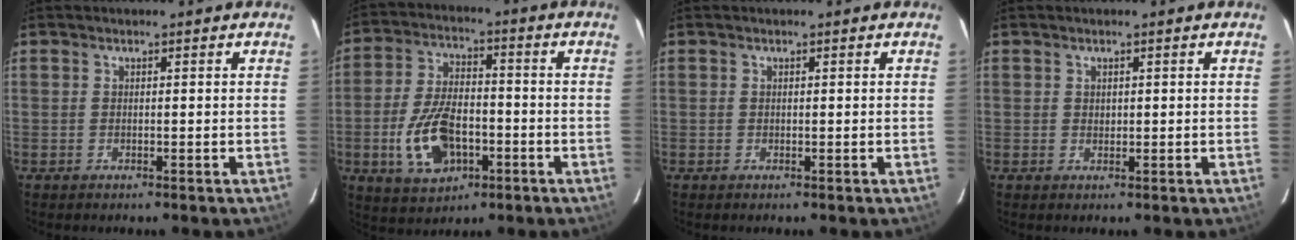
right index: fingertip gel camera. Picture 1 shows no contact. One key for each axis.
{"total": 13.1, "fx": -4.3, "fy": 7.4, "fz": 9.9, "tx": -0.205, "ty": 0.003, "tz": -0.065}
{"total": 0.0}
{"total": 0.7, "fx": 0.3, "fy": 0.6, "fz": 0.2, "tx": -0.001, "ty": 0.004, "tz": 0.007}